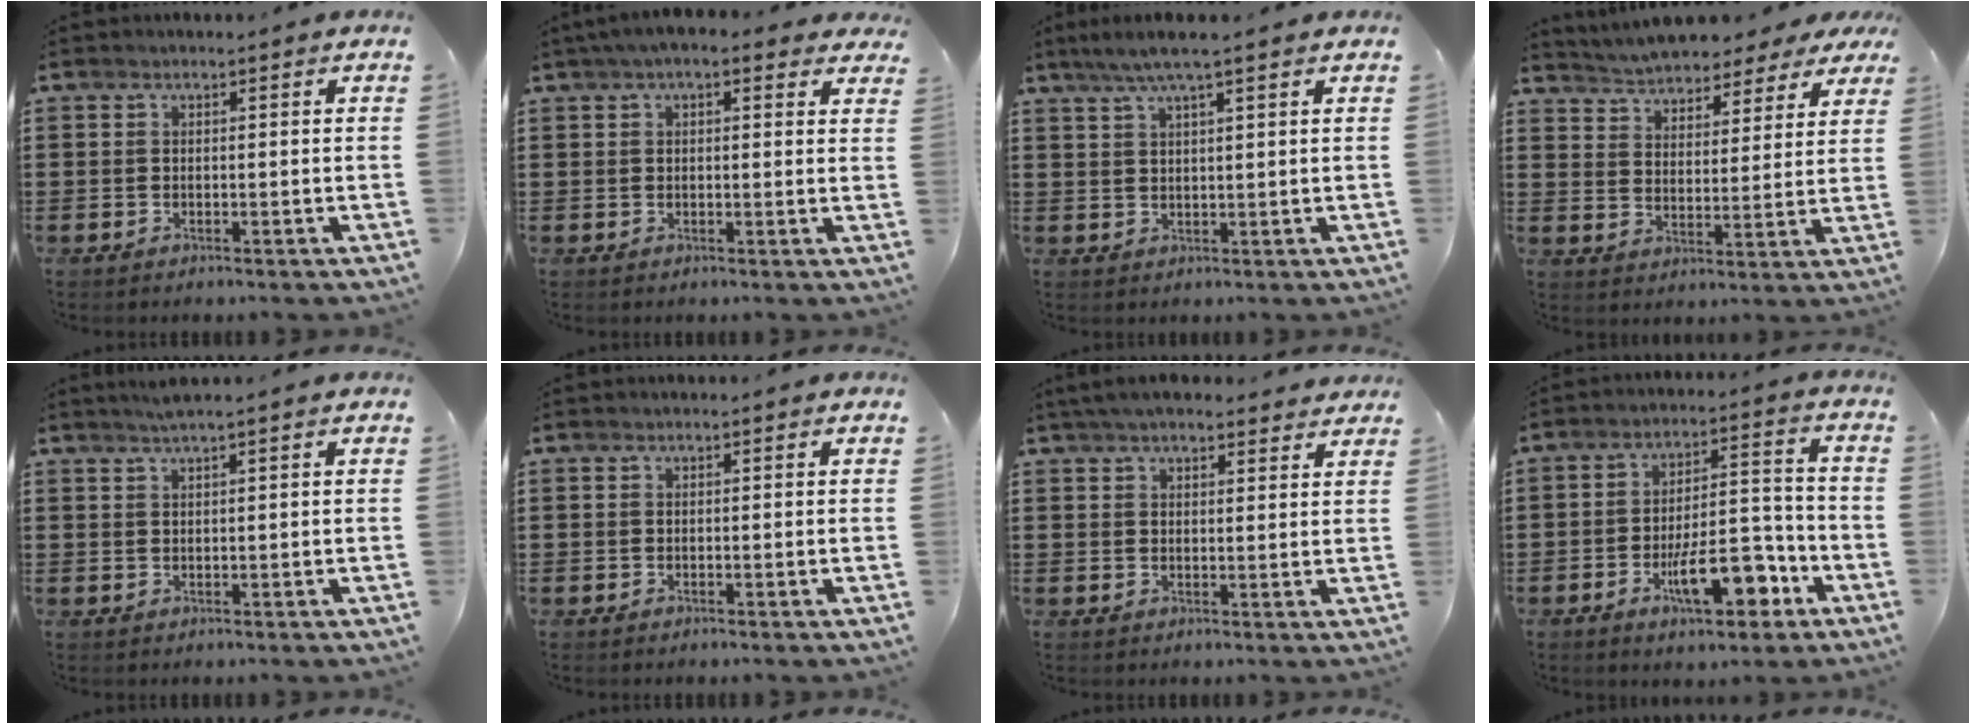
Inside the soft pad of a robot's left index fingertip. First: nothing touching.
{"total": 3.2, "force": [2.1, 1.2, 2.2], "torque": [-0.048, 0.006, 0.037]}
{"total": 4.3, "force": [3.0, 0.0, 3.1], "torque": [-0.066, 0.000, 0.053]}
{"total": 4.6, "force": [4.6, 0.5, 0.4], "torque": [-0.035, -0.029, 0.077]}
{"total": 1.5, "force": [1.0, -0.3, 1.1], "torque": [-0.021, -0.001, 0.019]}
{"total": 0.0}
{"total": 4.1, "force": [3.7, 1.0, 1.5], "torque": [-0.039, -0.003, 0.070]}
{"total": 11.7, "force": [-5.2, 4.5, 9.5], "torque": [-0.155, 0.011, -0.086]}